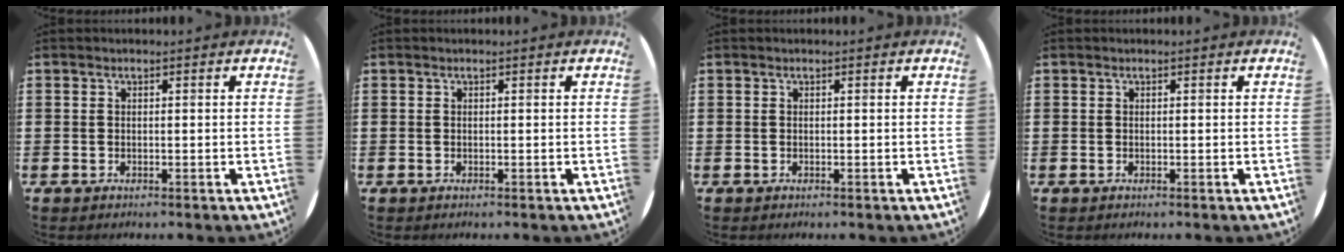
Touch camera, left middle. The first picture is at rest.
{"total": 0.0}
{"total": 0.0}
{"total": 0.0}